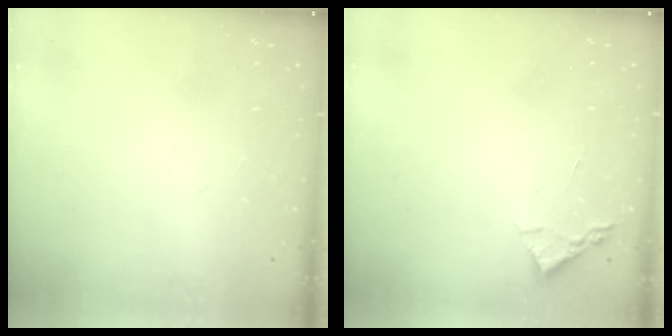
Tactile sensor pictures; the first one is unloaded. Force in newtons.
{"total": 2.2, "press": 2.2, "slide": 0.3}